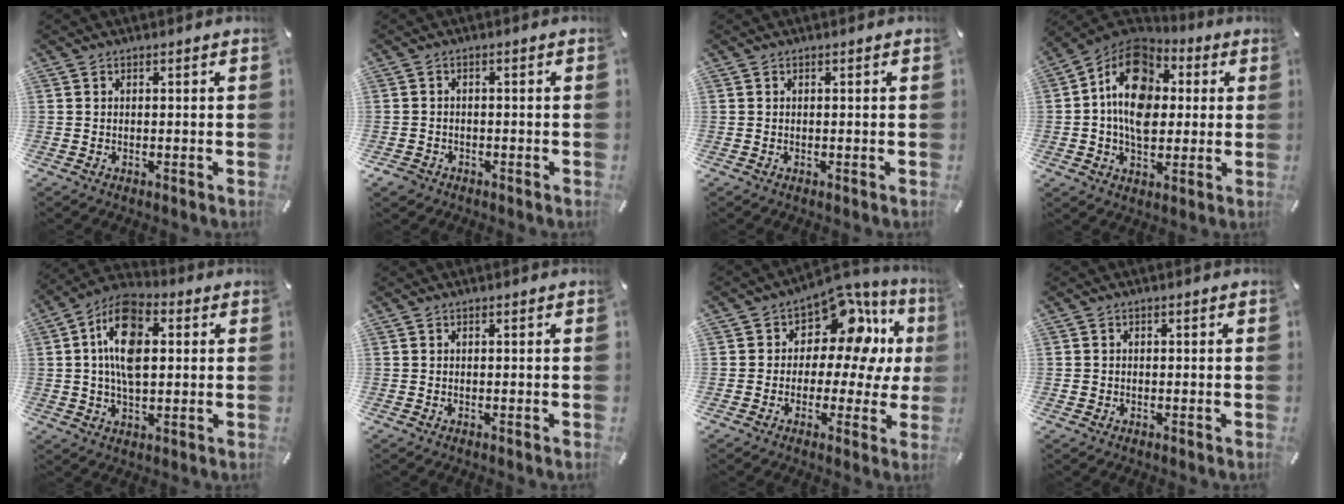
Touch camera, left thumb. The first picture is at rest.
{"total": 2.4, "force": [-1.5, 1.8, 0.7], "torque": [-0.018, 0.006, -0.032]}
{"total": 0.0}
{"total": 15.8, "force": [1.6, 11.9, 10.2], "torque": [-0.178, 0.001, 0.027]}
{"total": 13.7, "force": [2.4, 8.2, 10.8], "torque": [-0.203, 0.004, 0.039]}
{"total": 0.0}
{"total": 12.4, "force": [5.6, 7.8, 7.9], "torque": [-0.127, -0.043, 0.101]}
{"total": 1.1, "force": [-0.2, 1.1, 0.3], "torque": [-0.004, 0.005, -0.006]}